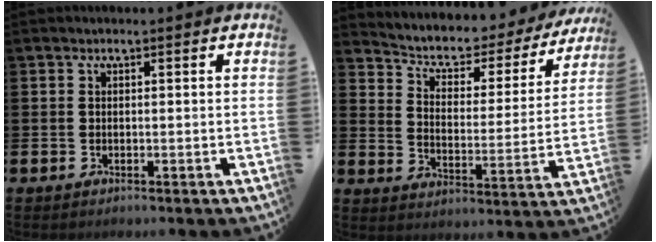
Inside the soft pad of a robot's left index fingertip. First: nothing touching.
{"total": 5.1, "force": [4.4, 2.1, 1.5], "torque": [-0.058, -0.034, 0.067]}